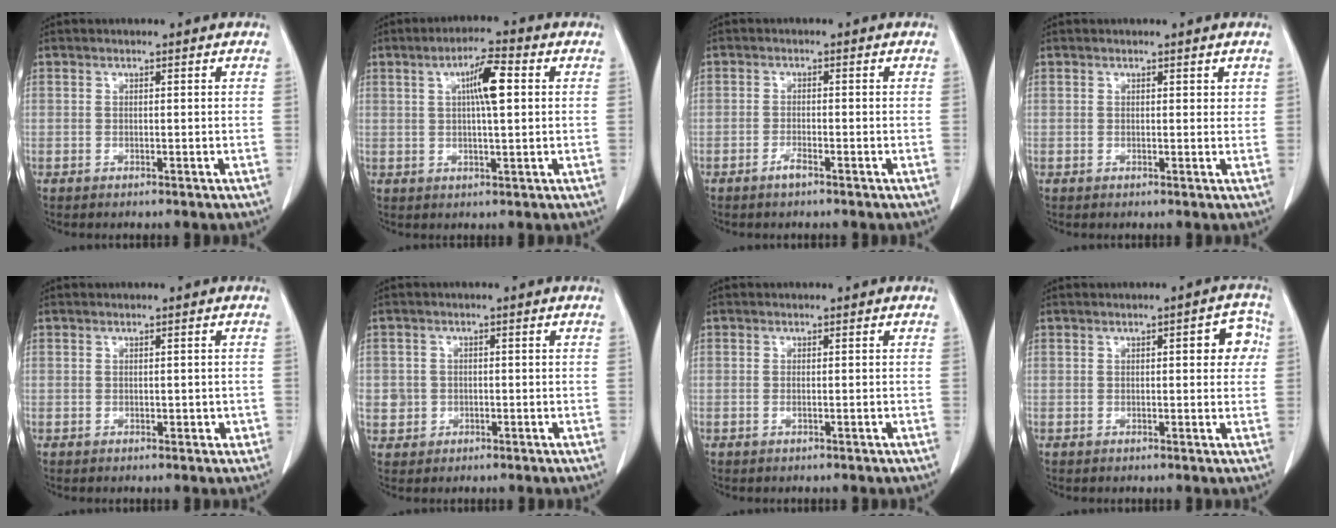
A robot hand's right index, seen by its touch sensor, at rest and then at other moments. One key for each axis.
{"total": 6.3, "fx": 1.6, "fy": 0.8, "fz": 6.0, "tx": -0.105, "ty": 0.009, "tz": 0.025}
{"total": 1.6, "fx": -1.2, "fy": 0.1, "fz": 1.0, "tx": -0.023, "ty": 0.000, "tz": -0.021}
{"total": 1.5, "fx": 1.0, "fy": 0.9, "fz": 0.7, "tx": 0.003, "ty": -0.004, "tz": 0.009}
{"total": 1.4, "fx": -0.2, "fy": 1.0, "fz": 1.0, "tx": -0.010, "ty": 0.006, "tz": 0.002}
{"total": 3.1, "fx": -0.2, "fy": 3.0, "fz": 0.5, "tx": 0.001, "ty": 0.007, "tz": 0.001}
{"total": 0.6, "fx": -0.2, "fy": 0.1, "fz": 0.6, "tx": -0.013, "ty": -0.001, "tz": 0.000}
{"total": 4.4, "fx": 0.9, "fy": 1.6, "fz": 4.0, "tx": -0.036, "ty": 0.012, "tz": 0.005}